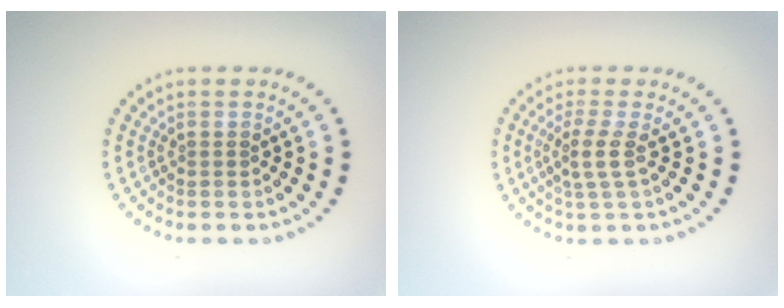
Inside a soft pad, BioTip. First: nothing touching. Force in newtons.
{"total": 2.2, "press": 1.7, "slide": 1.4}